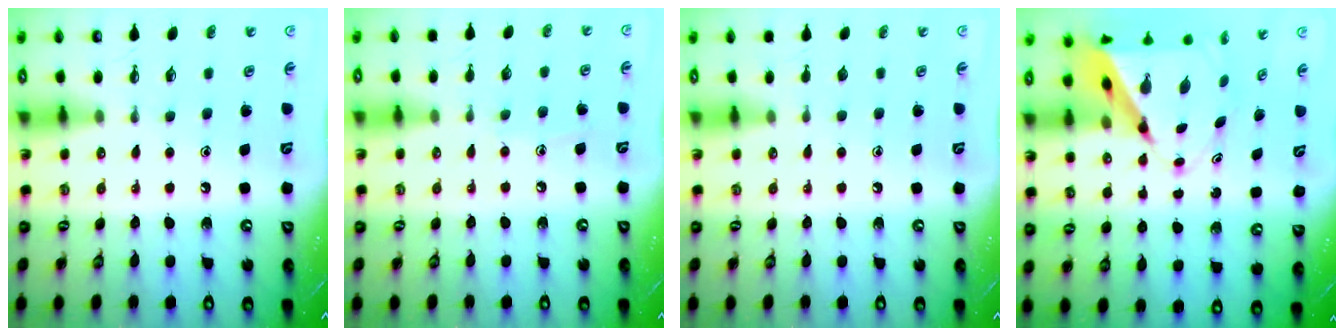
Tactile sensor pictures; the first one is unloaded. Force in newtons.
{"total": 3.9, "press": 3.8, "slide": 0.4}
{"total": 0.0}
{"total": 9.9, "press": 9.9, "slide": 0.7}